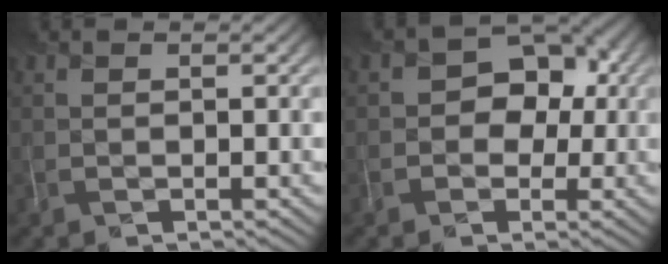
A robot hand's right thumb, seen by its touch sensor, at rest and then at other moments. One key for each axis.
{"total": 6.1, "fx": -0.3, "fy": 5.2, "fz": 3.2, "tx": -0.019, "ty": 0.009, "tz": -0.021}